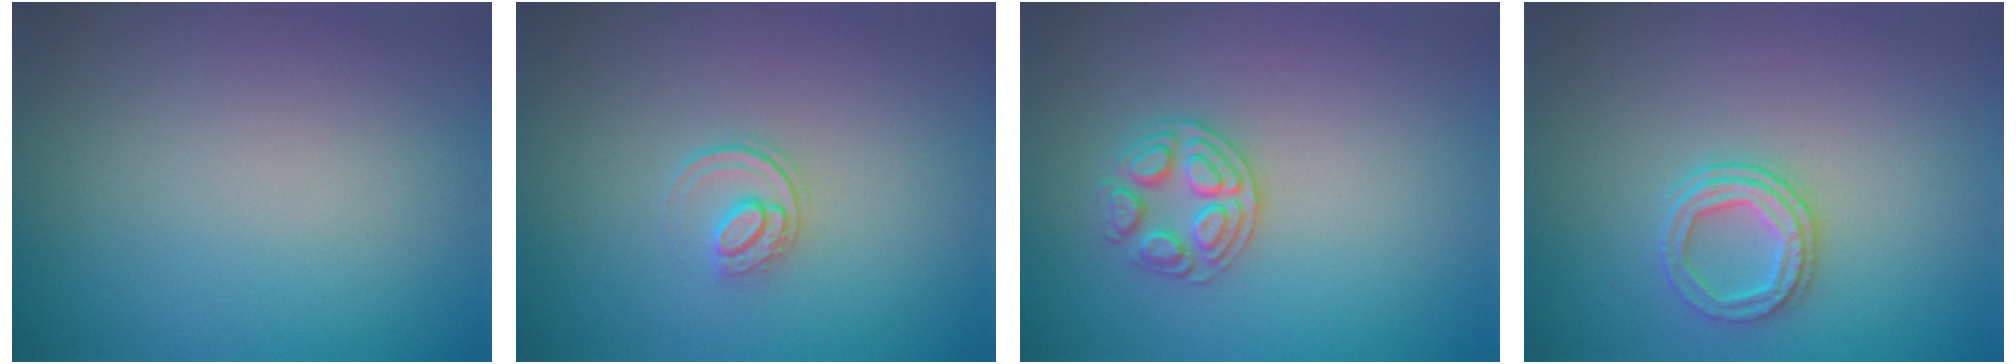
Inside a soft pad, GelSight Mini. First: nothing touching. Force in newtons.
{"total": 1.5, "press": 1.1, "slide": 1.1}
{"total": 2.6, "press": 2.5, "slide": 0.8}
{"total": 2.7, "press": 2.4, "slide": 1.2}